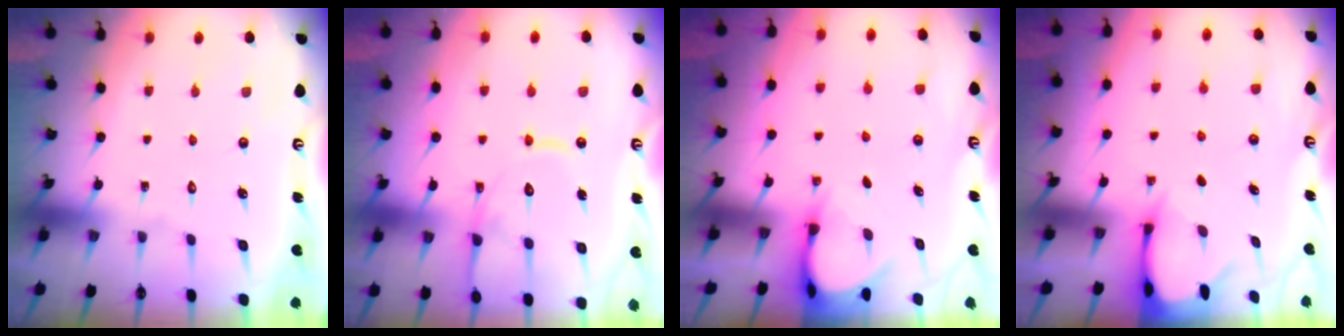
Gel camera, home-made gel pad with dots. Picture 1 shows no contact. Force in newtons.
{"total": 13.7, "press": 13.6, "slide": 1.4}
{"total": 3.9, "press": 3.9, "slide": 0.3}
{"total": 2.6, "press": 2.6, "slide": 0.3}